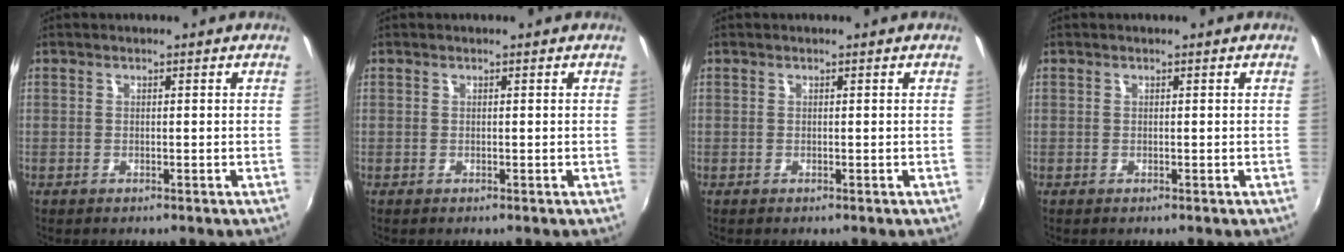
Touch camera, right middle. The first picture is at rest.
{"total": 0.0}
{"total": 0.0}
{"total": 0.0}